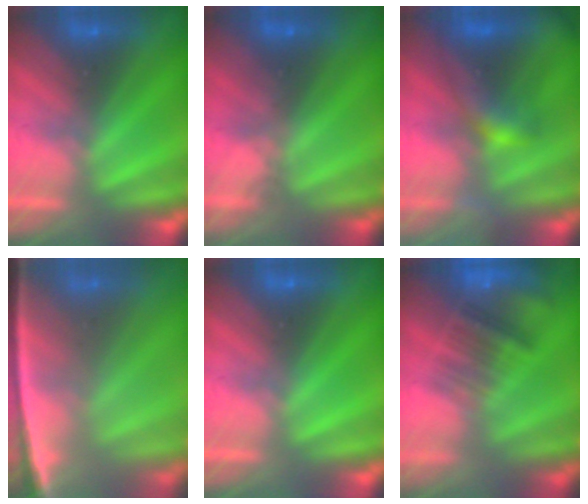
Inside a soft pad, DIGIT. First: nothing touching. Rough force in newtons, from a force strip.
{"total": 1.8}
{"total": 8.5}
{"total": 8.0}
{"total": 0.0}
{"total": 5.7}